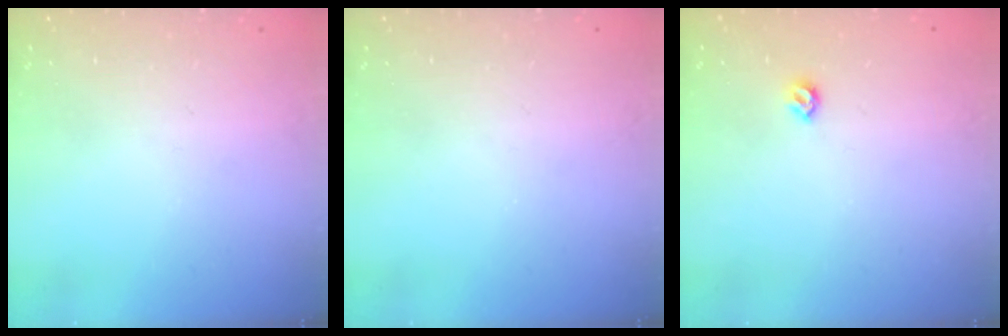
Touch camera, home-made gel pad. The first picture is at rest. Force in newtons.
{"total": 0.0}
{"total": 4.9, "press": 4.8, "slide": 0.8}